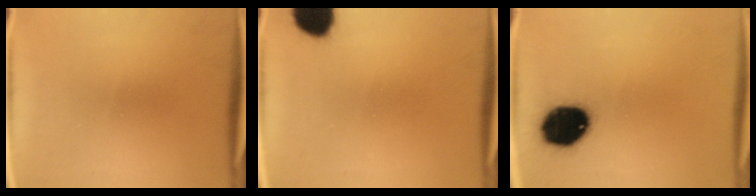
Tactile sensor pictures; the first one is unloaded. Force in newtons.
{"total": 9.4}
{"total": 14.3}